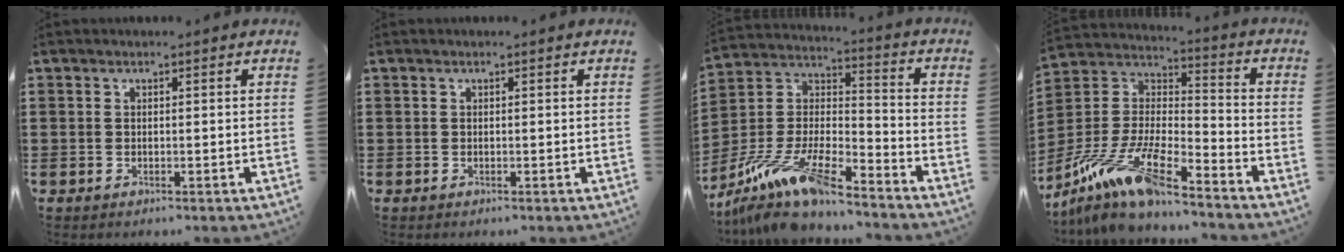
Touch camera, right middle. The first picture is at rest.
{"total": 0.0}
{"total": 12.1, "force": [-10.5, 1.4, 5.8], "torque": [-0.128, 0.007, -0.211]}
{"total": 11.9, "force": [-9.7, 1.3, 6.9], "torque": [-0.164, -0.003, -0.201]}